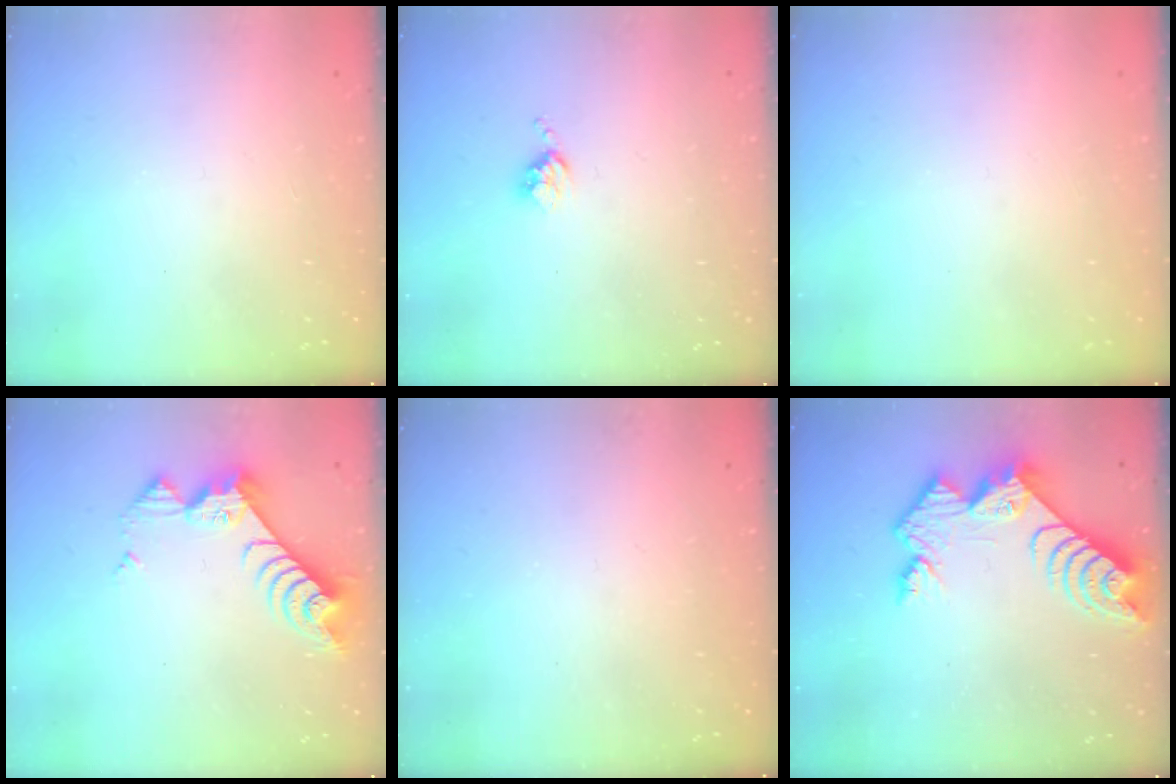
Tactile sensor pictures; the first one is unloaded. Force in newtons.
{"total": 3.4, "press": 3.4, "slide": 0.4}
{"total": 0.0}
{"total": 9.5, "press": 9.4, "slide": 1.1}
{"total": 0.0}
{"total": 11.7, "press": 11.6, "slide": 1.0}